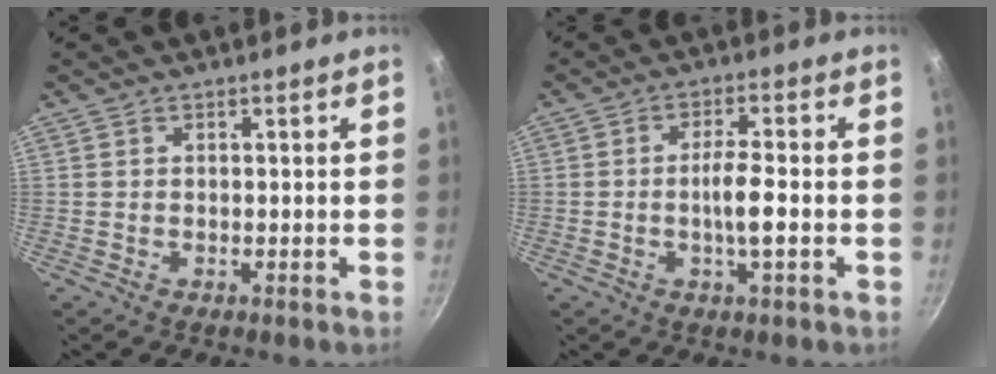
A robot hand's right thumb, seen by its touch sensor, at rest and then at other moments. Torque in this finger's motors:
{"motor_torque": [2.29, 1.62, 1.84, -0.87, 0.54]}